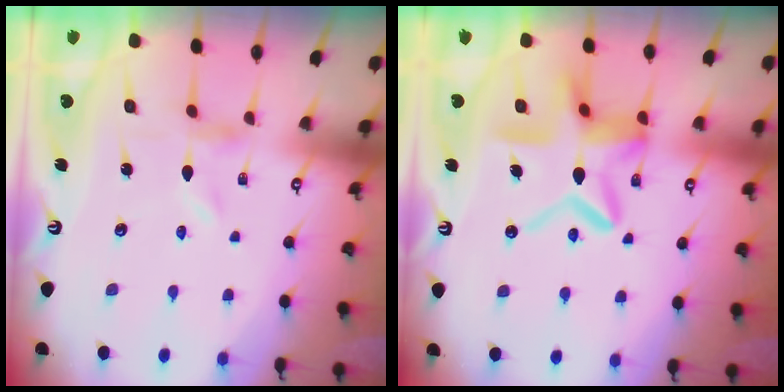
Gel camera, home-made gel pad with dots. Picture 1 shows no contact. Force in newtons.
{"total": 14.3, "press": 14.2, "slide": 1.3}